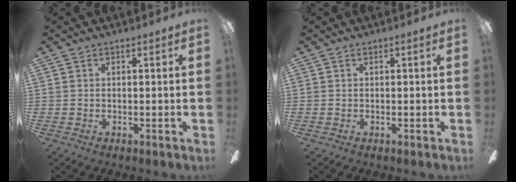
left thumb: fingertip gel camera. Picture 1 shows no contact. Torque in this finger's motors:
{"motor_torque": [0.00, 0.00, 0.11, -0.01, 0.00]}